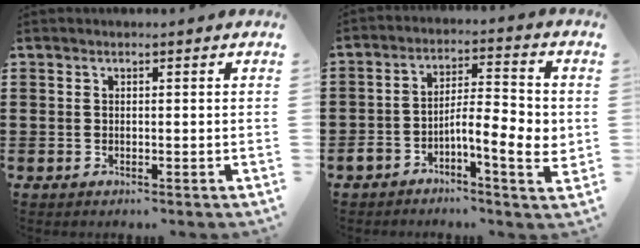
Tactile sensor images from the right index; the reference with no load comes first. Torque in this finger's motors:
{"motor_torque": [0.40, -0.19, 0.24, 0.12]}